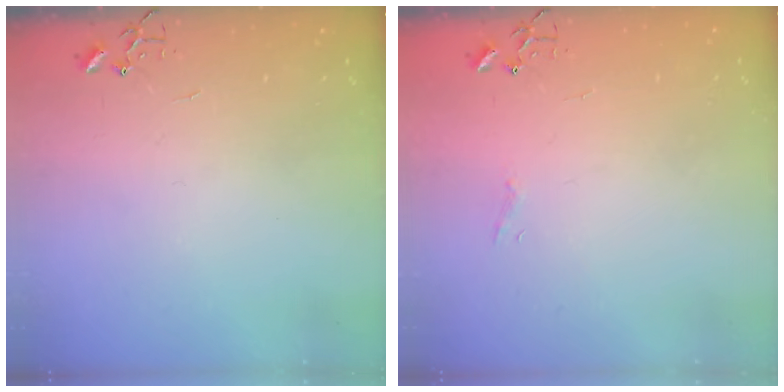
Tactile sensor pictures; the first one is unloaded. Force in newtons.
{"total": 4.2, "press": 4.2, "slide": 0.3}